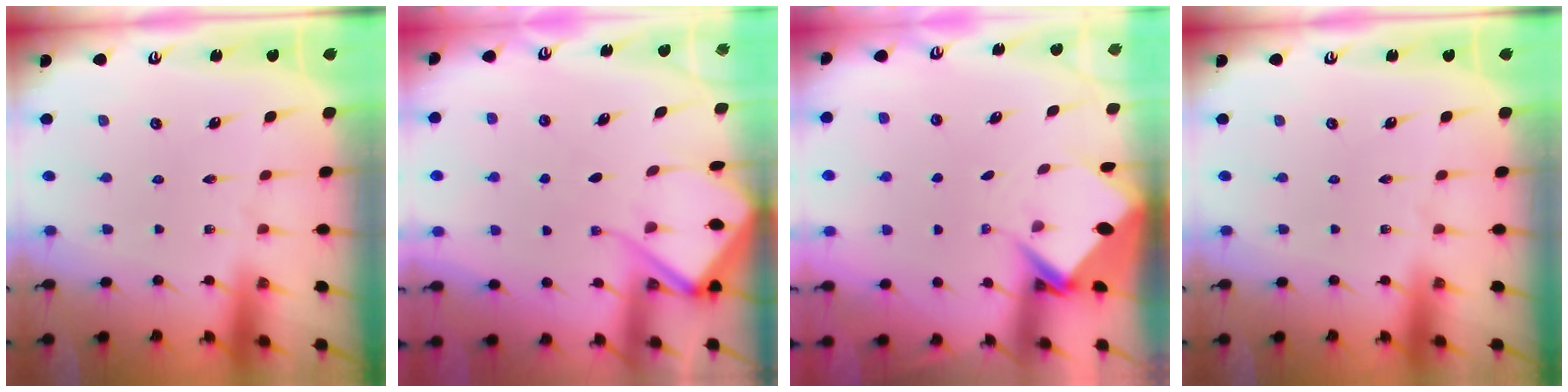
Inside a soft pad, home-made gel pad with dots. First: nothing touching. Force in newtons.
{"total": 7.9, "press": 7.9, "slide": 0.7}
{"total": 5.5, "press": 5.4, "slide": 0.5}
{"total": 0.0}